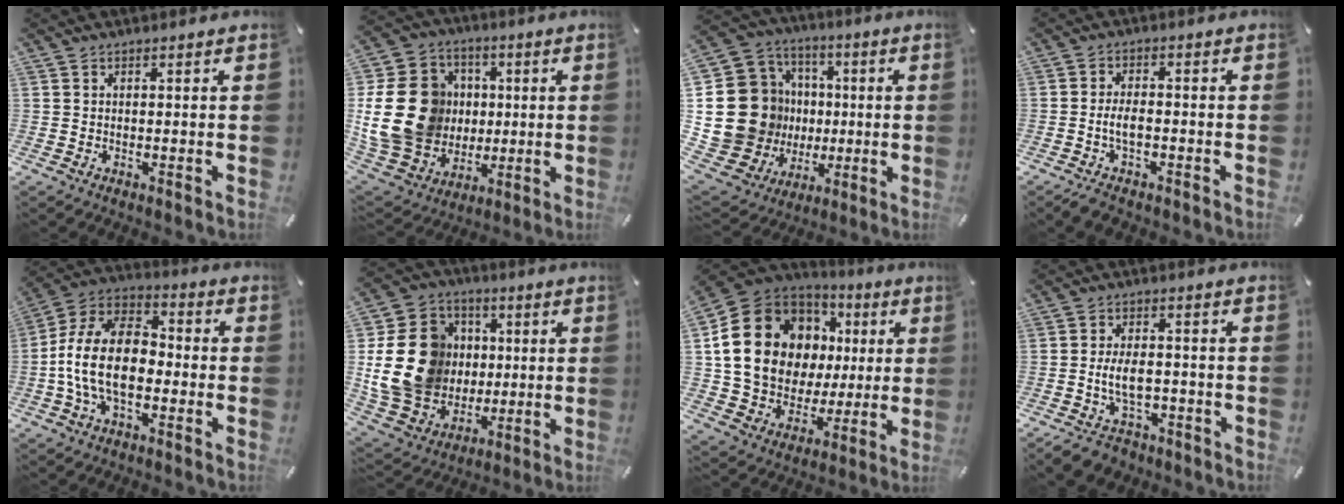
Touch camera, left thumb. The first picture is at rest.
{"total": 22.4, "force": [1.0, 19.2, 11.6], "torque": [-0.231, 0.010, 0.040]}
{"total": 20.7, "force": [-0.6, 19.1, 8.0], "torque": [-0.154, -0.009, 0.035]}
{"total": 4.6, "force": [-1.8, 2.5, 3.4], "torque": [-0.071, 0.010, -0.037]}
{"total": 15.5, "force": [-4.5, 9.5, 11.4], "torque": [-0.238, 0.030, -0.083]}
{"total": 20.8, "force": [0.5, 18.1, 10.2], "torque": [-0.204, 0.012, 0.022]}
{"total": 20.0, "force": [3.9, 16.7, 10.4], "torque": [-0.203, -0.024, 0.087]}
{"total": 8.0, "force": [-2.7, 5.5, 5.2], "torque": [-0.102, 0.019, -0.045]}